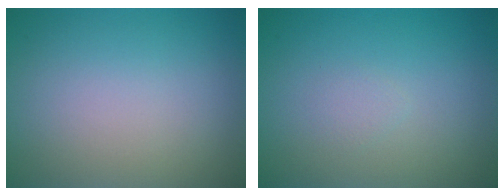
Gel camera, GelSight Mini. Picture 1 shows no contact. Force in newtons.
{"total": 0.7, "press": 0.7, "slide": 0.0}